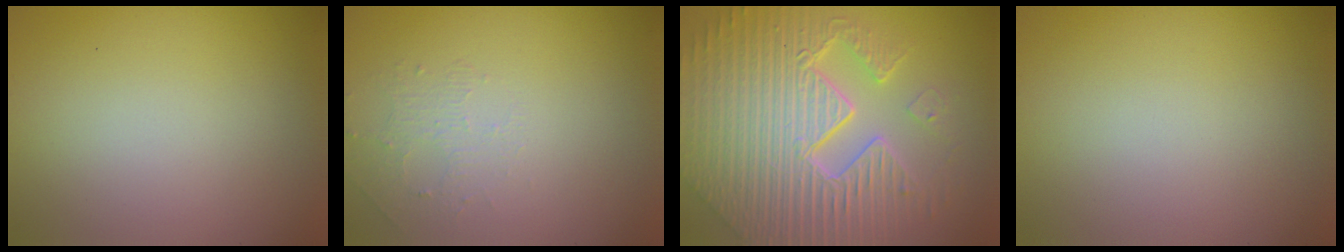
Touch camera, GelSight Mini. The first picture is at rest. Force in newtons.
{"total": 1.3, "press": 0.7, "slide": 1.2}
{"total": 11.3, "press": 7.2, "slide": 8.7}
{"total": 0.0}